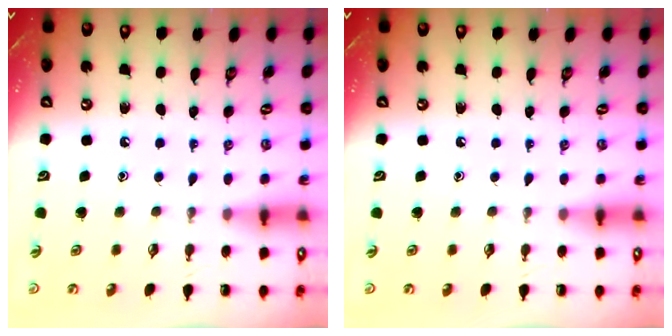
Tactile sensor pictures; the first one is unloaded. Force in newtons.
{"total": 0.0}